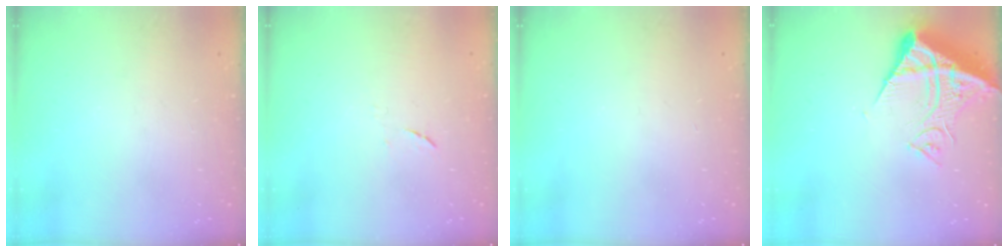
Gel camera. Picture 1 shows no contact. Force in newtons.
{"total": 4.3, "press": 4.2, "slide": 0.6}
{"total": 0.0}
{"total": 13.5, "press": 13.3, "slide": 1.8}